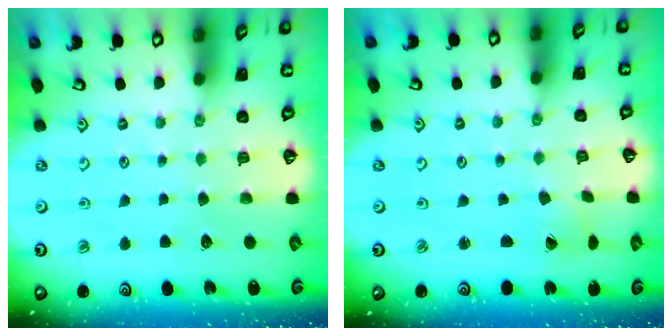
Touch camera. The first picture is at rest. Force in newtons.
{"total": 1.1, "press": 1.1, "slide": 0.0}